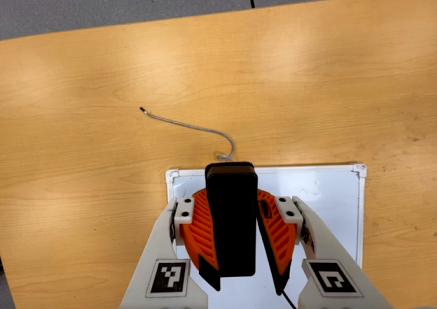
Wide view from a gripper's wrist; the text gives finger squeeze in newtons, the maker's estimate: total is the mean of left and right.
{"total": 11.3, "left": 10.3, "right": 12.3}